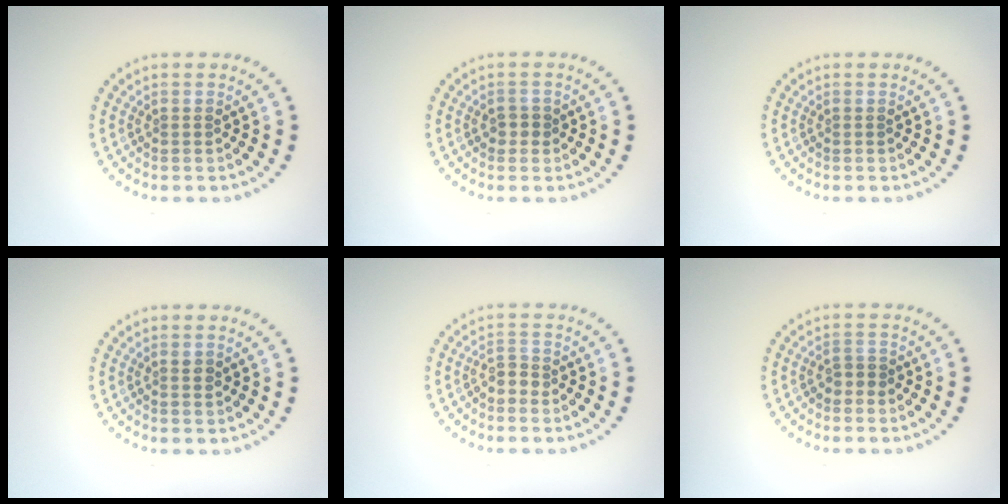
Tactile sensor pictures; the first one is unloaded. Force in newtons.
{"total": 1.3, "press": 1.2, "slide": 0.4}
{"total": 0.0}
{"total": 0.8, "press": 0.7, "slide": 0.3}
{"total": 1.3, "press": 1.2, "slide": 0.5}
{"total": 1.1, "press": 1.0, "slide": 0.5}